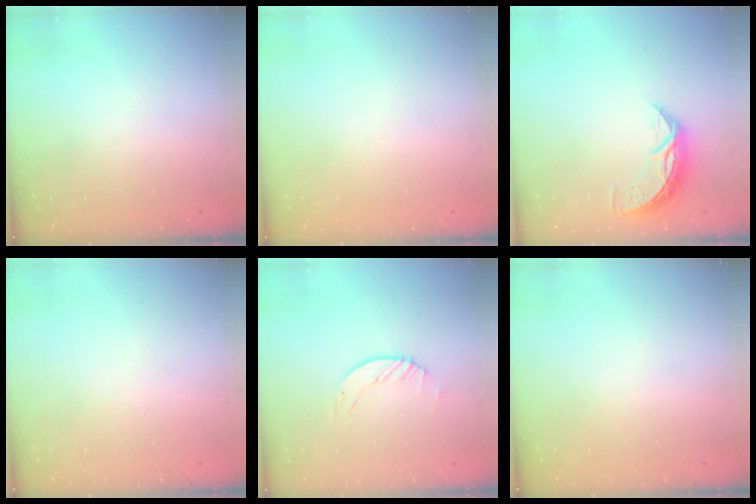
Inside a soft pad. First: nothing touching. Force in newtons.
{"total": 0.0}
{"total": 7.5, "press": 7.5, "slide": 0.4}
{"total": 0.0}
{"total": 1.2, "press": 1.2, "slide": 0.2}
{"total": 0.0}